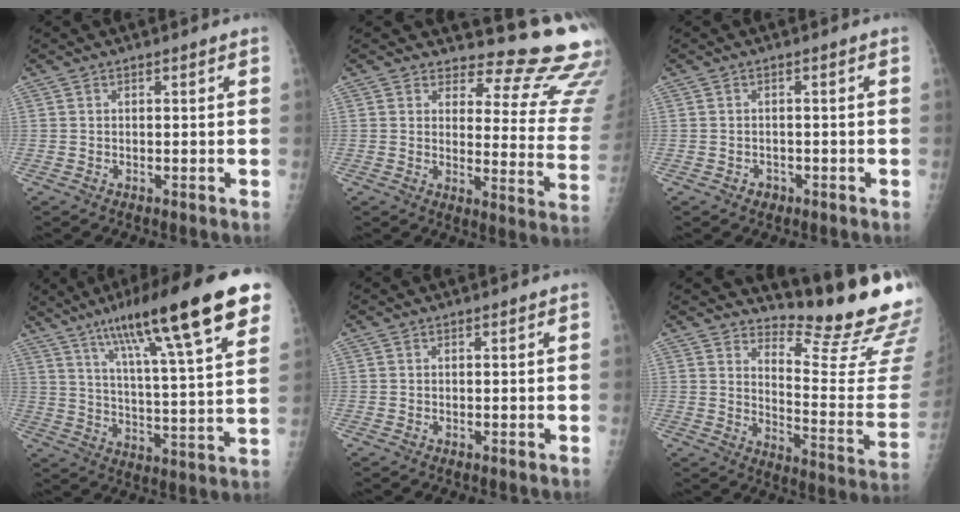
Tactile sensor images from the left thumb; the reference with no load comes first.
{"total": 16.8, "force": [16.2, 3.5, 2.7], "torque": [0.015, -0.179, 0.163]}
{"total": 1.1, "force": [-0.6, 0.9, 0.2], "torque": [0.000, 0.006, -0.007]}
{"total": 25.0, "force": [14.9, 3.8, 19.7], "torque": [-0.294, -0.026, 0.229]}
{"total": 0.0}
{"total": 18.1, "force": [16.5, 1.7, 7.1], "torque": [-0.073, -0.195, 0.214]}